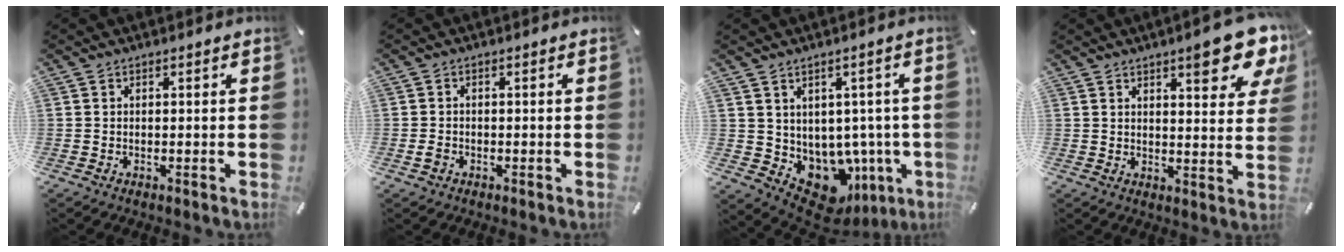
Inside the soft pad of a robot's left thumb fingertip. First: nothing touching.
{"total": 1.4, "force": [-0.6, 1.0, 0.8], "torque": [-0.013, 0.003, -0.011]}
{"total": 7.3, "force": [-2.0, 6.2, 3.2], "torque": [-0.044, -0.029, -0.017]}
{"total": 11.8, "force": [7.2, 3.5, 8.7], "torque": [-0.105, -0.044, 0.116]}